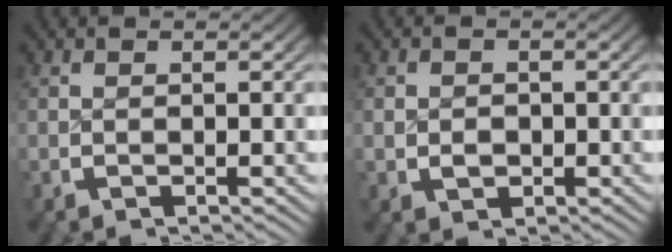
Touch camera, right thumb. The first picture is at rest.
{"total": 1.7, "force": [-0.2, 1.5, 0.8], "torque": [-0.012, -0.005, 0.000]}